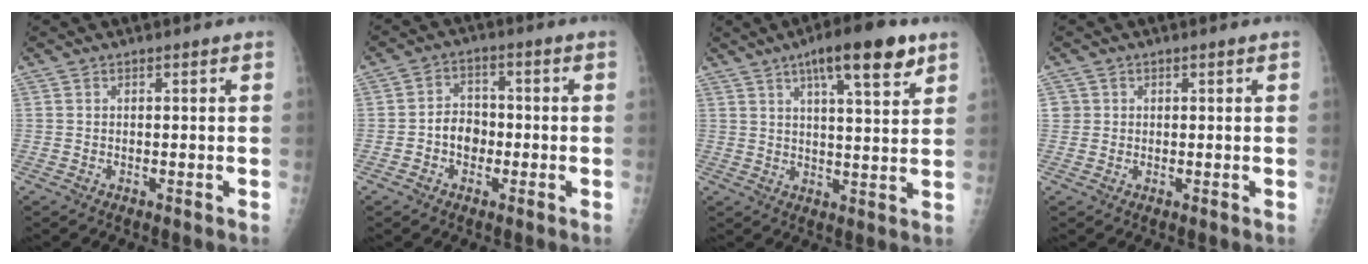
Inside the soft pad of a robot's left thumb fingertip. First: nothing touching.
{"total": 5.3, "force": [-1.4, 4.3, 2.8], "torque": [-0.018, 0.019, -0.033]}
{"total": 12.1, "force": [6.8, 2.9, 9.5], "torque": [-0.128, -0.024, 0.099]}
{"total": 1.5, "force": [0.3, 1.5, 0.0], "torque": [0.016, 0.005, 0.000]}